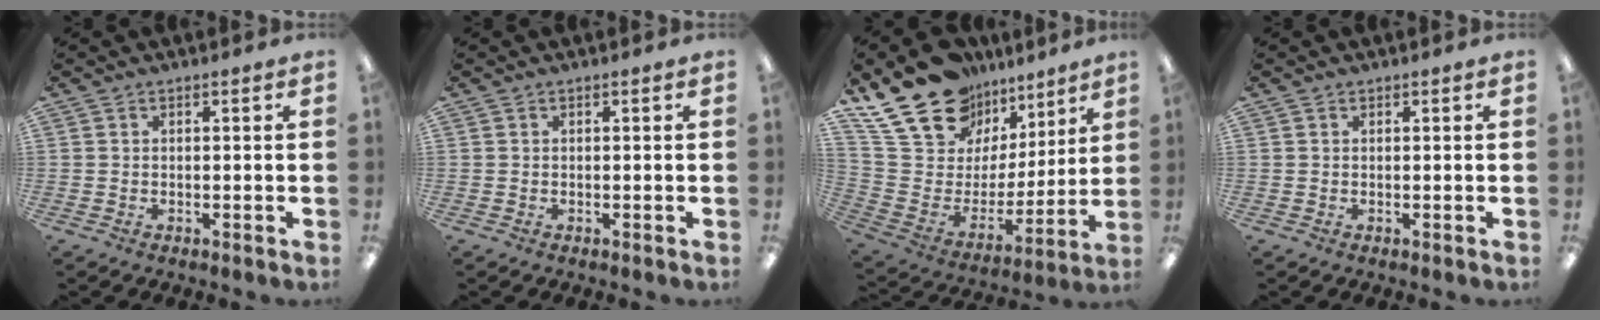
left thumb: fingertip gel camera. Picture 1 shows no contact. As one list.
[{"total": 0.0}, {"total": 22.1, "force": [15.9, 12.9, 8.3], "torque": [-0.160, -0.098, 0.302]}, {"total": 0.0}]